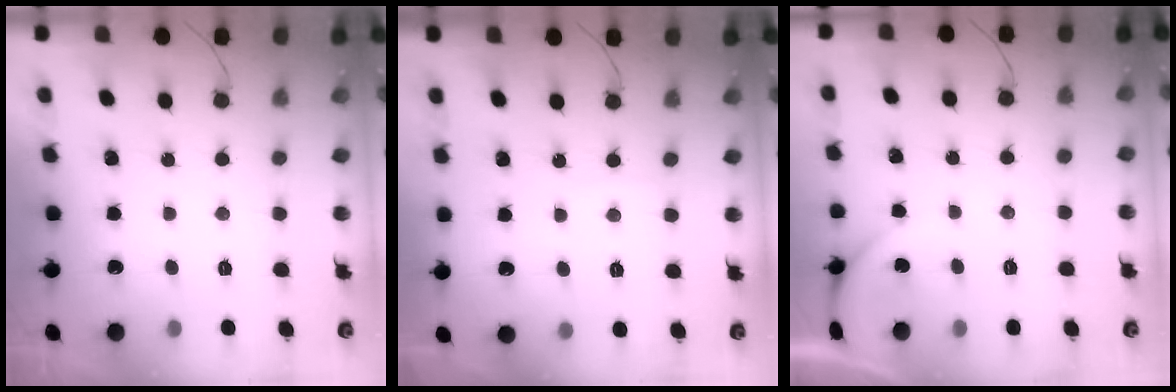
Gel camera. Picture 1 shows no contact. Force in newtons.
{"total": 2.0, "press": 2.0, "slide": 0.2}
{"total": 1.6, "press": 1.6, "slide": 0.4}